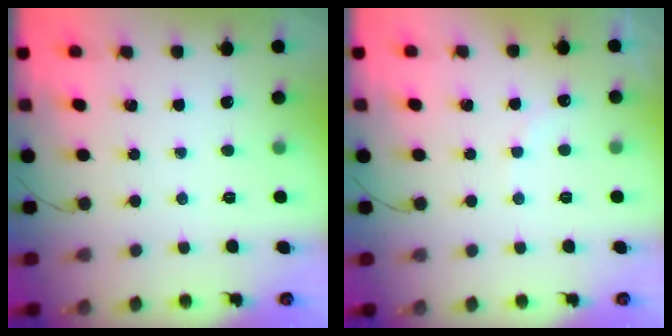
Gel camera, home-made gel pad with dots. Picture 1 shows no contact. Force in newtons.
{"total": 5.5, "press": 5.4, "slide": 0.9}